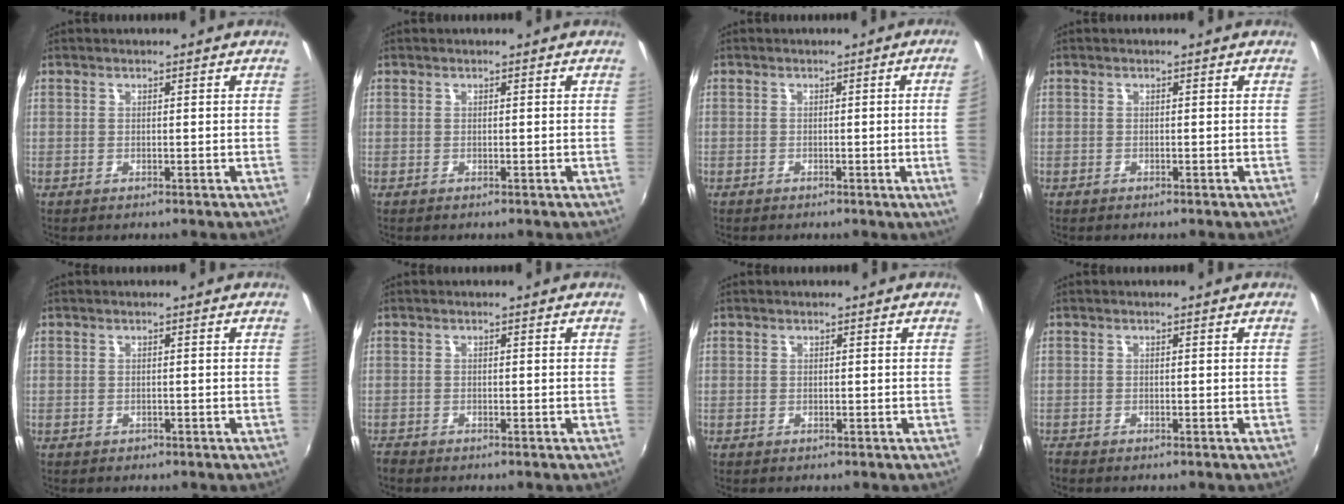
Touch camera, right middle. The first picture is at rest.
{"total": 0.0}
{"total": 4.1, "force": [0.0, -1.6, 3.7], "torque": [-0.057, -0.010, 0.004]}
{"total": 0.7, "force": [-0.5, 0.5, -0.1], "torque": [-0.002, 0.003, -0.007]}
{"total": 0.7, "force": [-0.5, 0.5, 0.1], "torque": [-0.003, -0.002, -0.006]}
{"total": 1.3, "force": [-1.3, 0.3, 0.2], "torque": [-0.008, -0.008, -0.028]}
{"total": 0.0}
{"total": 1.0, "force": [-1.0, 0.2, 0.1], "torque": [-0.007, -0.007, -0.022]}